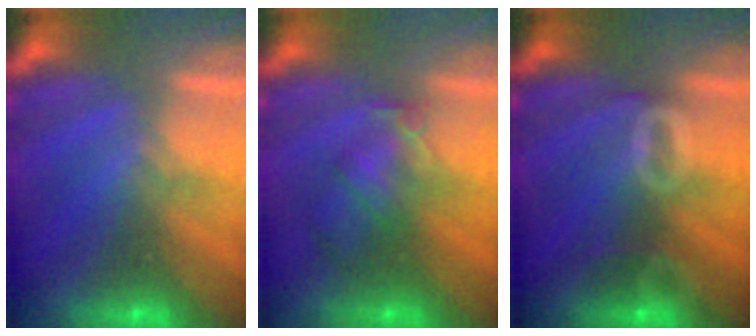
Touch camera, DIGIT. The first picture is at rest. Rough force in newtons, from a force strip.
{"total": 2.4}
{"total": 3.1}